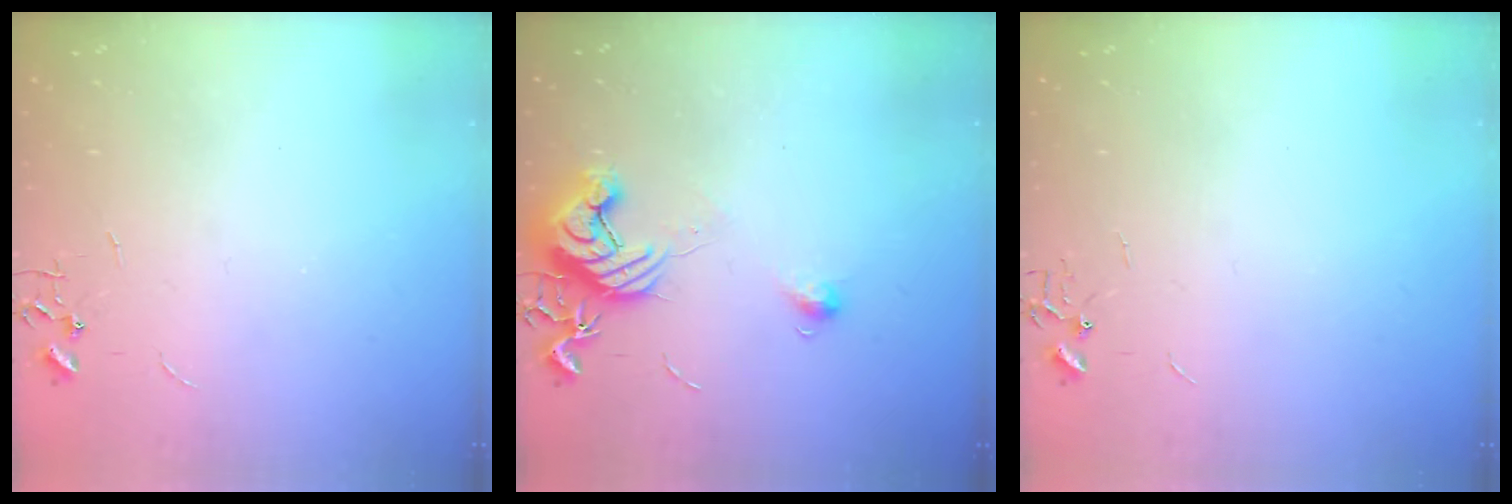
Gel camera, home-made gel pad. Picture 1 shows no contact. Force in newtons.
{"total": 11.3, "press": 11.3, "slide": 0.7}
{"total": 0.0}